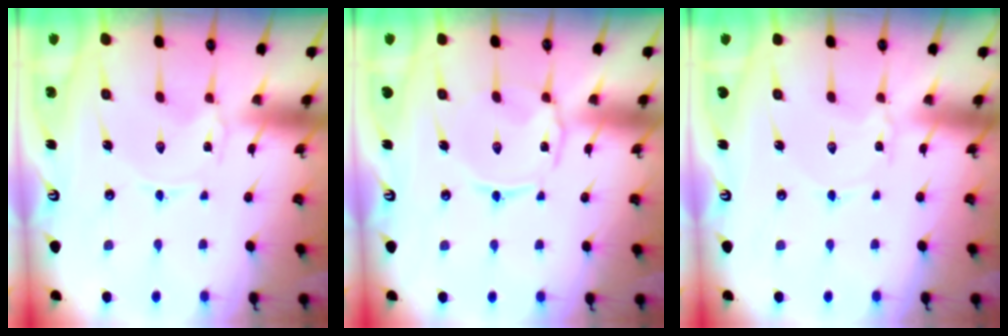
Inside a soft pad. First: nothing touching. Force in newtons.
{"total": 2.9, "press": 2.9, "slide": 0.5}
{"total": 2.8, "press": 2.8, "slide": 0.3}